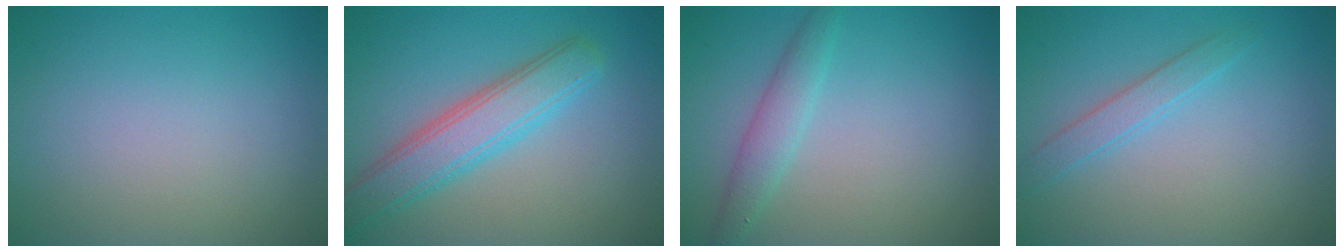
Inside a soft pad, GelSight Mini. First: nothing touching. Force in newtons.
{"total": 5.0, "press": 5.0, "slide": 0.2}
{"total": 2.3, "press": 2.3, "slide": 0.1}
{"total": 1.8, "press": 1.8, "slide": 0.0}